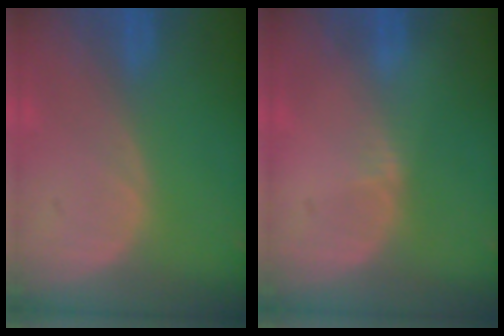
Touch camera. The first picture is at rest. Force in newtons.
{"total": 0.8, "press": 0.8, "slide": 0.4}